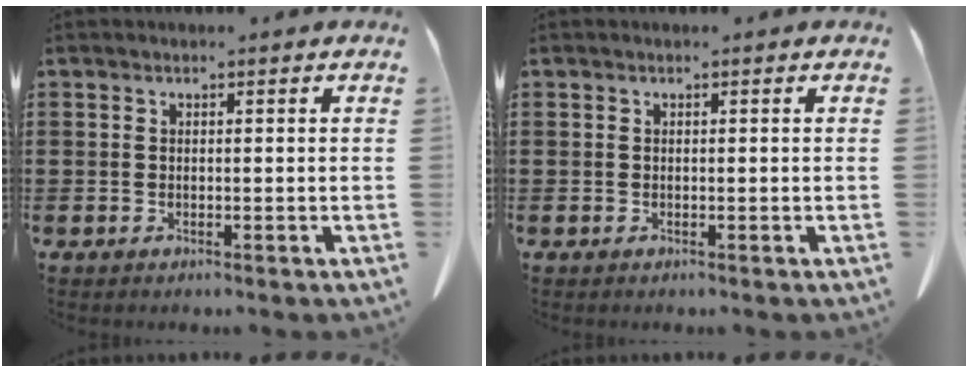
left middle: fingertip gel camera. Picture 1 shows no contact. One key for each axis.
{"total": 0.0}